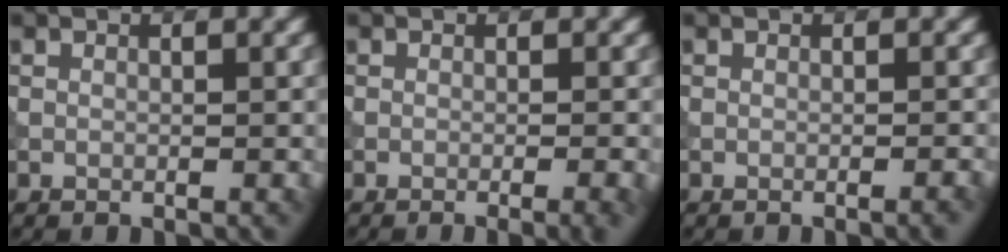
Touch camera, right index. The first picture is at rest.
{"total": 3.2, "force": [-1.4, 1.1, 2.6], "torque": [-0.015, 0.010, -0.016]}
{"total": 1.2, "force": [-0.5, 0.3, 1.0], "torque": [-0.007, 0.004, -0.010]}